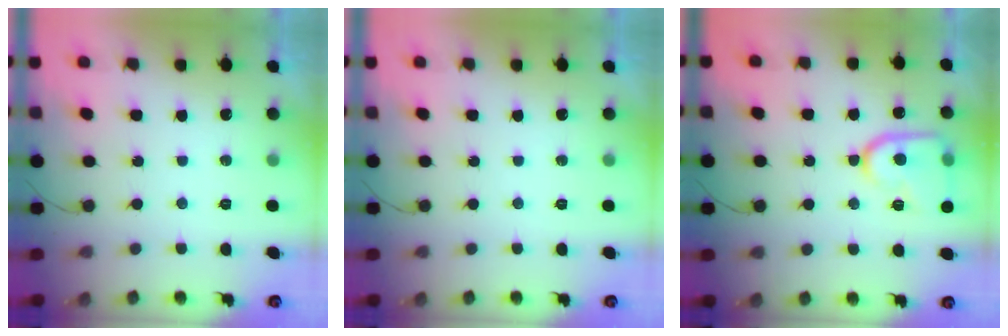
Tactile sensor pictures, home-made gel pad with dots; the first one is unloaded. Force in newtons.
{"total": 0.0}
{"total": 14.6, "press": 14.5, "slide": 1.3}